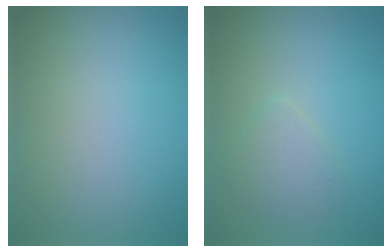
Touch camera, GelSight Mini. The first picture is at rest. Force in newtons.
{"total": 1.9, "press": 1.9, "slide": 0.1}